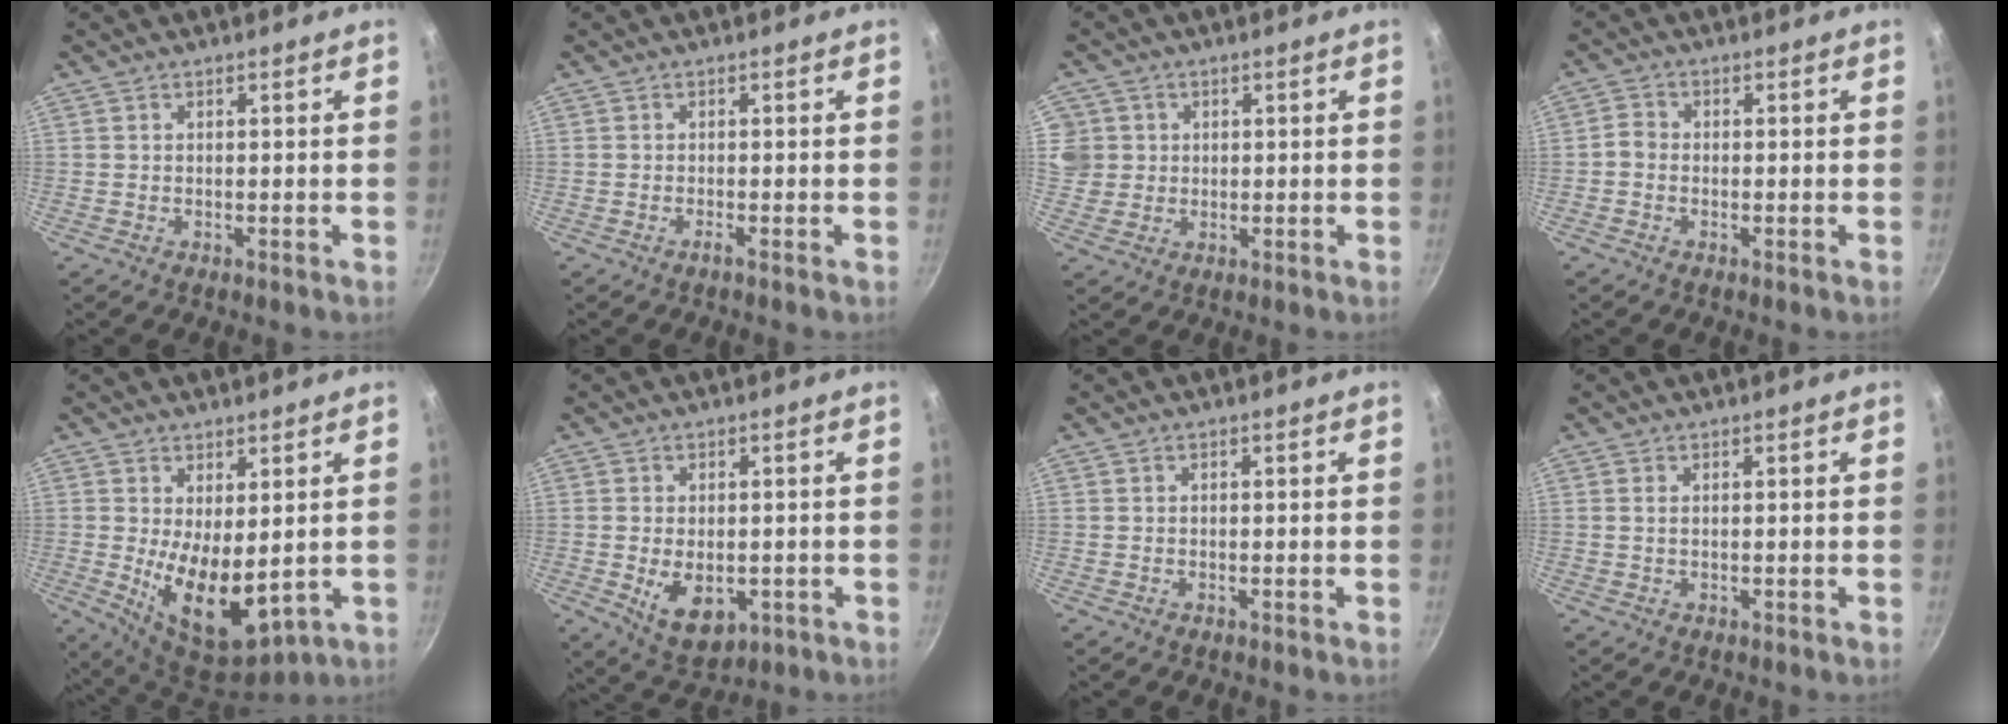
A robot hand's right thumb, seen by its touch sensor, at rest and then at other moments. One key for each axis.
{"total": 0.6, "fx": -0.4, "fy": -0.1, "fz": 0.4, "tx": -0.009, "ty": 0.000, "tz": -0.008}
{"total": 6.2, "fx": 1.4, "fy": 6.0, "fz": 0.6, "tx": 0.014, "ty": 0.010, "tz": 0.029}
{"total": 2.2, "fx": -0.6, "fy": 1.8, "fz": 1.2, "tx": -0.018, "ty": 0.006, "tz": -0.020}
{"total": 12.2, "fx": -0.8, "fy": 5.9, "fz": 10.6, "tx": -0.159, "ty": -0.022, "tz": 0.016}
{"total": 8.1, "fx": -1.9, "fy": 4.9, "fz": 6.1, "tx": -0.085, "ty": -0.005, "tz": -0.014}
{"total": 0.0}
{"total": 0.9, "fx": 0.1, "fy": 0.5, "fz": 0.7, "tx": -0.014, "ty": 0.000, "tz": 0.002}